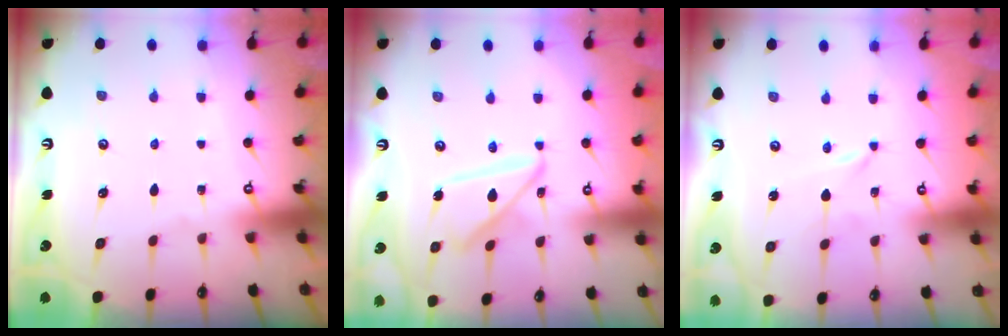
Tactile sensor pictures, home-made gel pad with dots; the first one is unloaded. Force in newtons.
{"total": 14.1, "press": 14.0, "slide": 1.4}
{"total": 0.0}